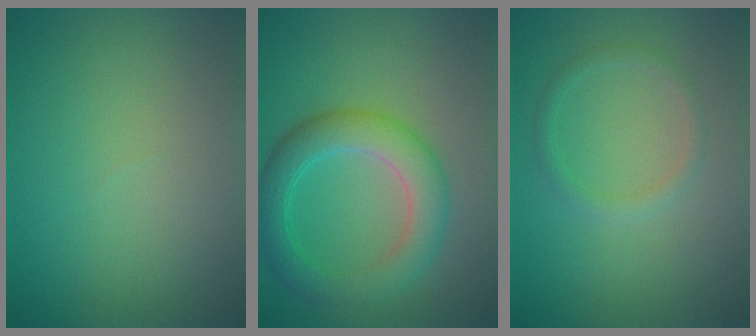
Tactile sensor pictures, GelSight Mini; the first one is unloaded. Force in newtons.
{"total": 5.1, "press": 5.1, "slide": 0.1}
{"total": 1.3, "press": 1.3, "slide": 0.1}